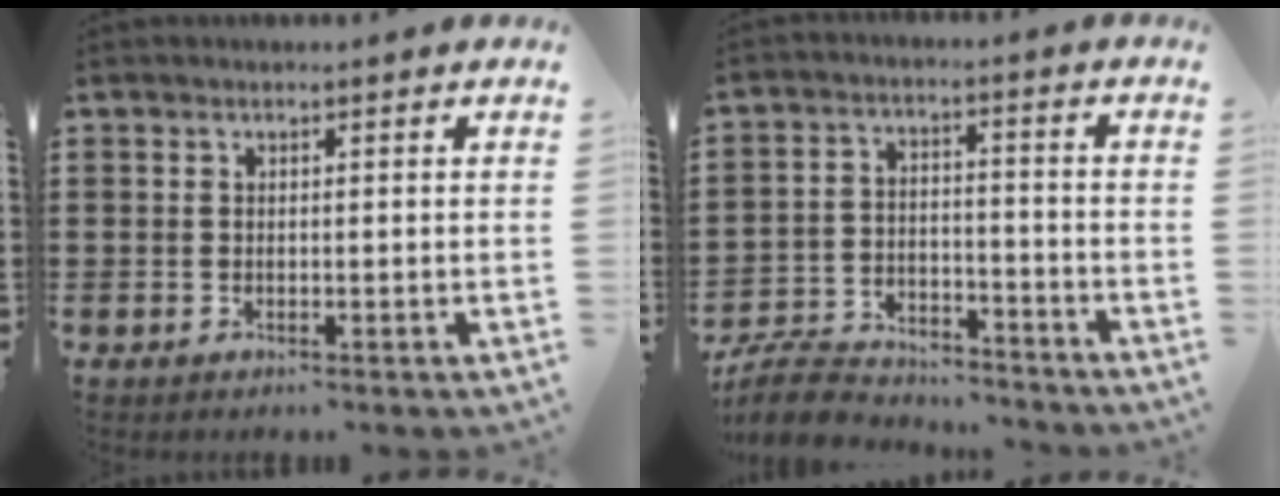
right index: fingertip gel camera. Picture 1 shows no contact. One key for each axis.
{"total": 7.7, "fx": -7.4, "fy": 1.5, "fz": 1.6, "tx": -0.041, "ty": 0.015, "tz": -0.146}